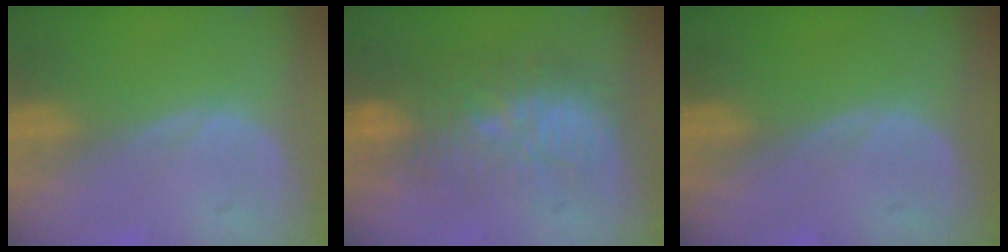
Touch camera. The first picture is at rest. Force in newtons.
{"total": 9.5, "press": 9.1, "slide": 2.8}
{"total": 0.0}